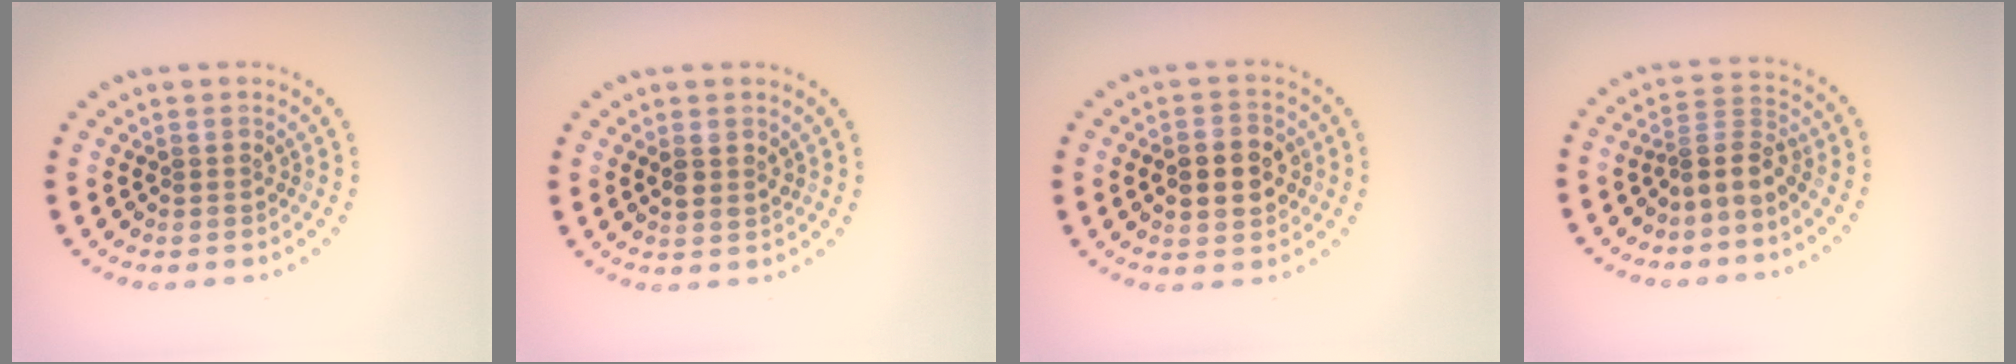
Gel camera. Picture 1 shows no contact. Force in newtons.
{"total": 1.5, "press": 1.4, "slide": 0.6}
{"total": 5.2, "press": 5.2, "slide": 0.2}
{"total": 2.8, "press": 1.9, "slide": 2.0}